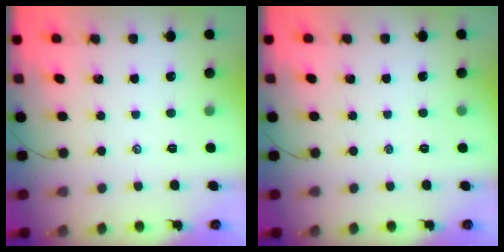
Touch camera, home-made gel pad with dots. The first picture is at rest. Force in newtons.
{"total": 0.0}